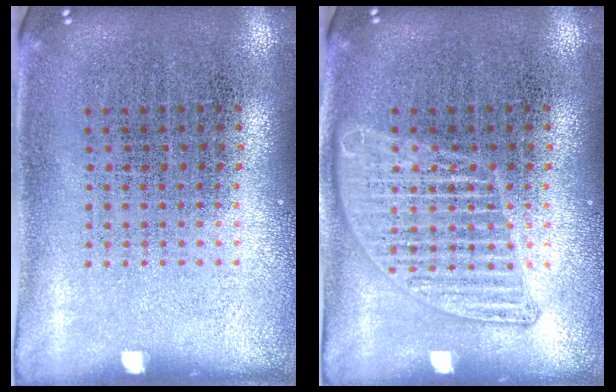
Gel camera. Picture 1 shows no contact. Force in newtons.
{"total": 2.2, "press": 2.2, "slide": 0.4}